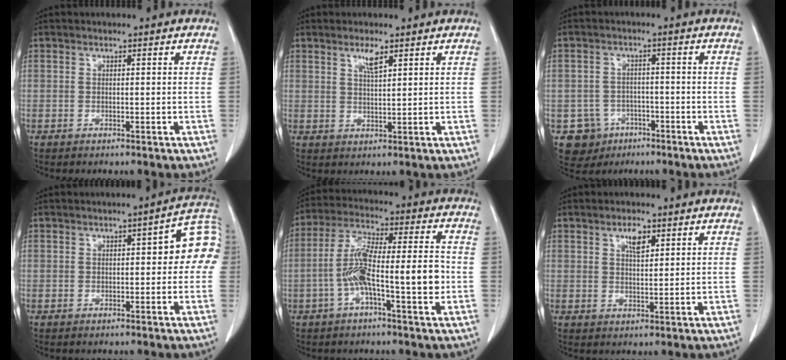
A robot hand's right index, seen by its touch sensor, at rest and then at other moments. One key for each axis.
{"total": 2.8, "fx": 1.8, "fy": 0.3, "fz": 2.1, "tx": -0.044, "ty": -0.001, "tz": 0.034}
{"total": 5.9, "fx": -2.7, "fy": 5.2, "fz": 0.5, "tx": -0.010, "ty": 0.010, "tz": -0.037}
{"total": 7.1, "fx": 0.7, "fy": 2.4, "fz": 6.6, "tx": -0.071, "ty": 0.034, "tz": 0.003}
{"total": 11.5, "fx": -2.5, "fy": 1.8, "fz": 11.1, "tx": -0.207, "ty": 0.023, "tz": -0.047}
{"total": 3.1, "fx": 1.7, "fy": 1.1, "fz": 2.3, "tx": -0.043, "ty": -0.002, "tz": 0.031}